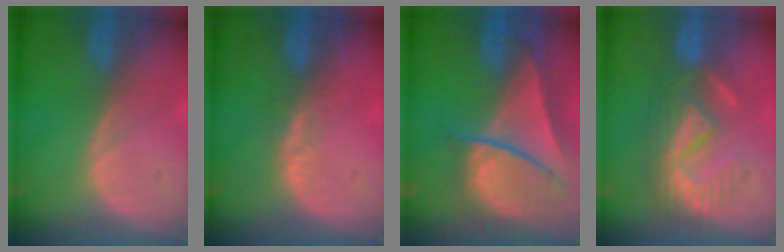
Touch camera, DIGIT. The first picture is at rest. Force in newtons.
{"total": 2.4, "press": 1.8, "slide": 1.5}
{"total": 9.5, "press": 8.2, "slide": 4.9}
{"total": 8.3, "press": 7.7, "slide": 3.1}